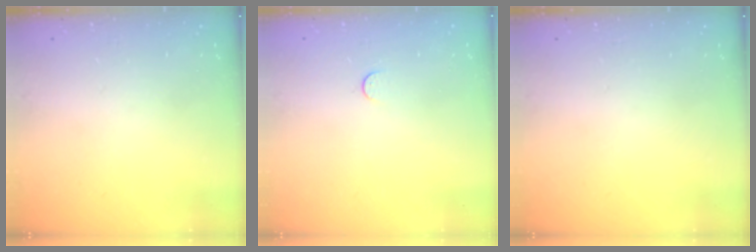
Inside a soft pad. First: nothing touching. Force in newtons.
{"total": 3.0, "press": 3.0, "slide": 0.3}
{"total": 0.0}